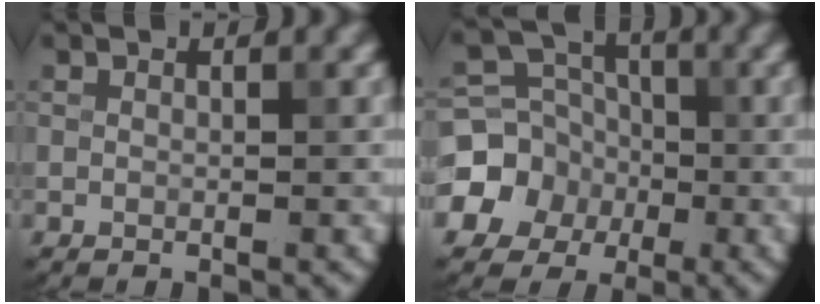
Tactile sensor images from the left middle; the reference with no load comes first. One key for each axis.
{"total": 7.6, "fx": -2.2, "fy": 6.9, "fz": 2.1, "tx": -0.042, "ty": -0.003, "tz": -0.063}